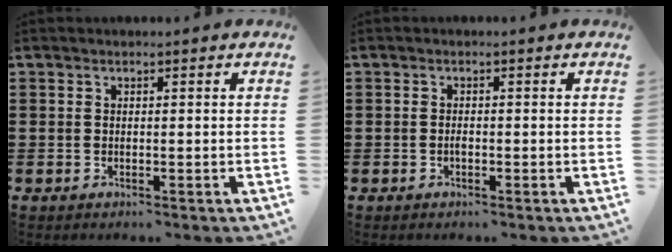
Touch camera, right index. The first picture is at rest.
{"total": 0.7, "force": [-0.3, 0.3, 0.5], "torque": [-0.011, -0.003, -0.005]}